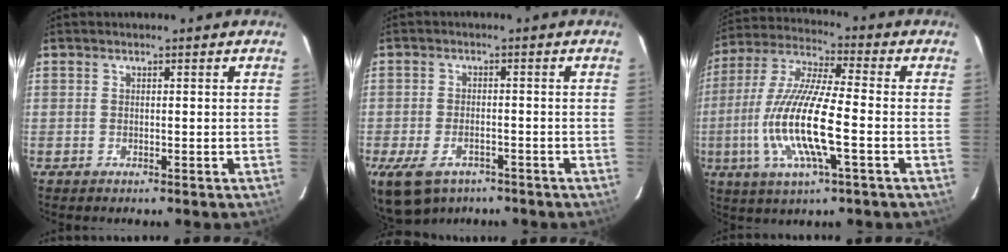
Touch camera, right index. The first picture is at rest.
{"total": 9.9, "force": [-6.5, 5.3, 5.2], "torque": [-0.126, -0.026, -0.111]}
{"total": 16.3, "force": [-3.7, 3.0, 15.6], "torque": [-0.319, -0.012, -0.072]}